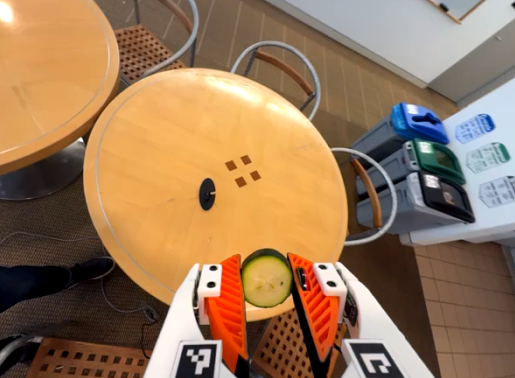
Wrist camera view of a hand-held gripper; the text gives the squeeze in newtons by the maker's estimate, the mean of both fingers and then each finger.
{"total": 9.4, "left": 9.2, "right": 9.7}